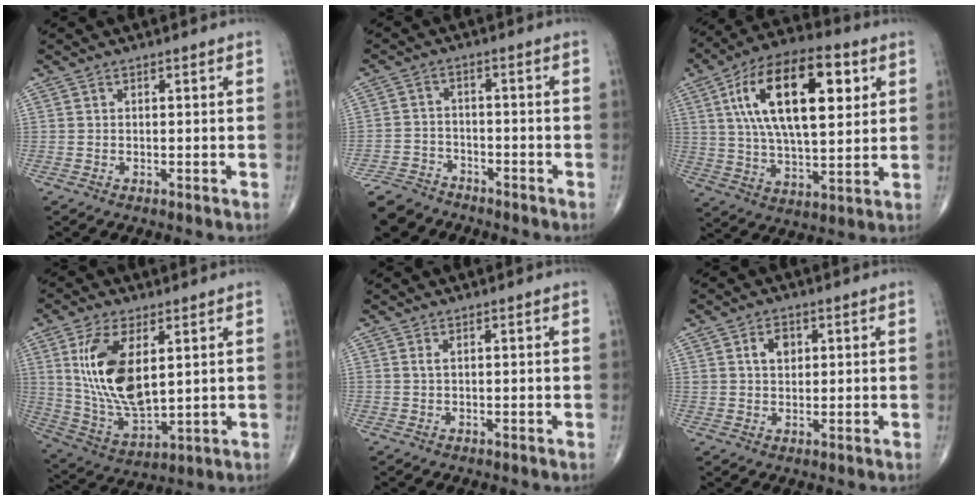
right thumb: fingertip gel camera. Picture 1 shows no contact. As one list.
[{"total": 7.6, "force": [-6.6, 3.7, 0.9], "torque": [-0.016, 0.026, -0.124]}, {"total": 22.5, "force": [6.8, 10.1, 19.0], "torque": [-0.315, -0.003, 0.108]}, {"total": 15.9, "force": [4.2, 7.5, 13.4], "torque": [-0.257, -0.023, 0.092]}, {"total": 0.7, "force": [0.3, 0.2, 0.6], "torque": [-0.014, 0.003, 0.008]}, {"total": 3.9, "force": [1.4, 2.7, 2.5], "torque": [-0.027, -0.004, 0.025]}]